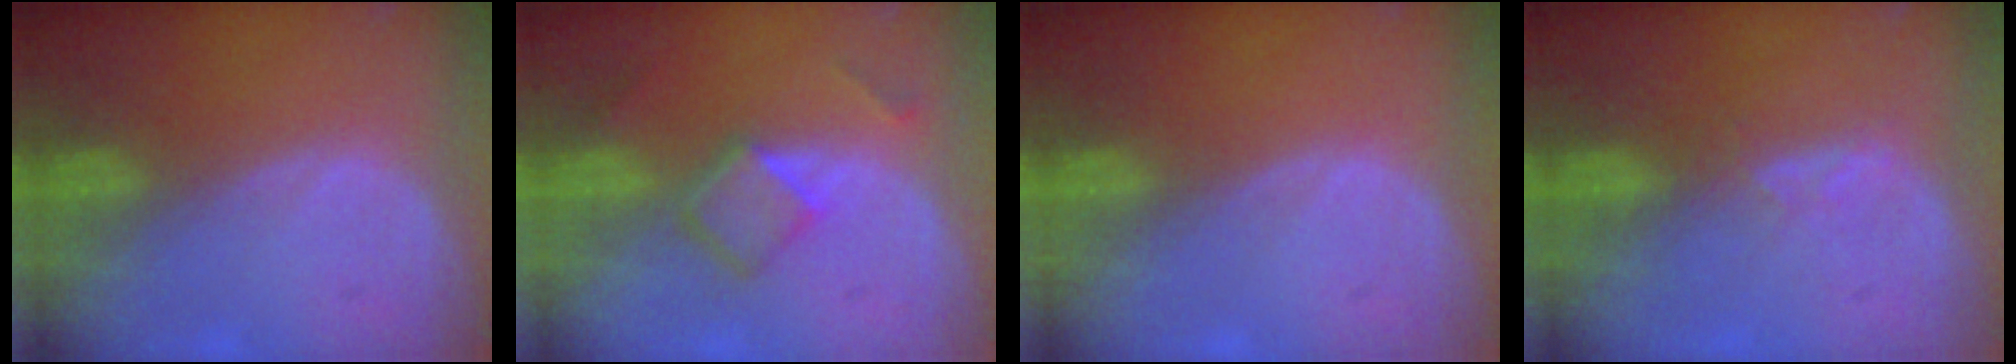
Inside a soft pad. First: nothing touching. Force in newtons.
{"total": 5.1, "press": 4.8, "slide": 1.9}
{"total": 0.0}
{"total": 2.0, "press": 1.9, "slide": 0.7}